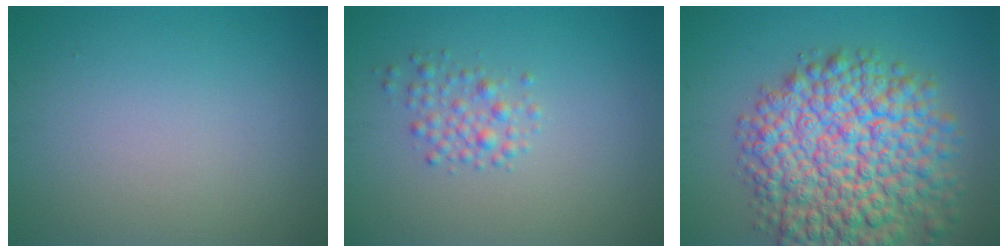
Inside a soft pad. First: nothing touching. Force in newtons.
{"total": 2.0, "press": 2.0, "slide": 0.0}
{"total": 12.3, "press": 12.3, "slide": 0.5}